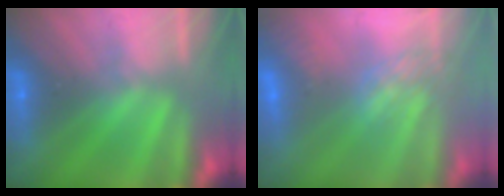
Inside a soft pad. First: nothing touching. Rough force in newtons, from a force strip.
{"total": 3.9}